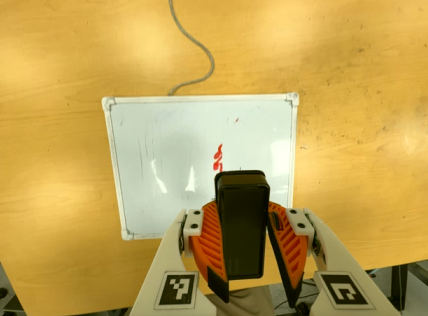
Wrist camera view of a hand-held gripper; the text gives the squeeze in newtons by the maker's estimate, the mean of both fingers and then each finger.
{"total": 9.1, "left": 9.3, "right": 9.0}